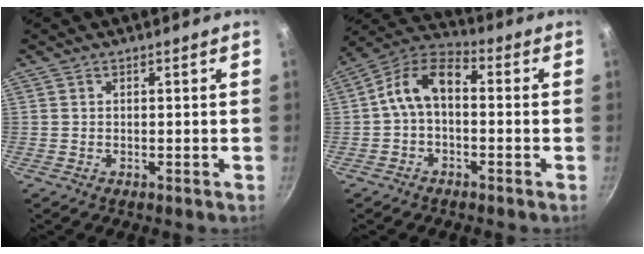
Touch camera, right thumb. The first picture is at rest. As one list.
[{"total": 9.0, "force": [-0.5, 5.4, 7.2], "torque": [-0.124, 0.040, -0.026]}]